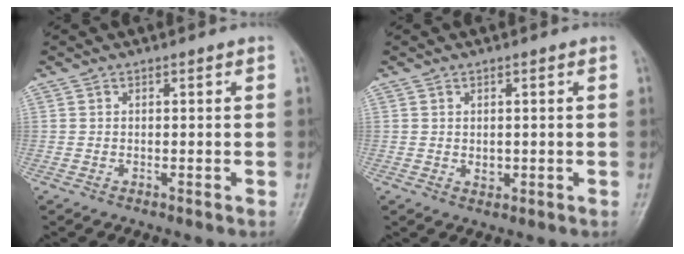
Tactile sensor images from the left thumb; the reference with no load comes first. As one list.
[{"total": 1.8, "force": [0.1, 1.4, 1.2], "torque": [-0.013, -0.002, 0.005]}]